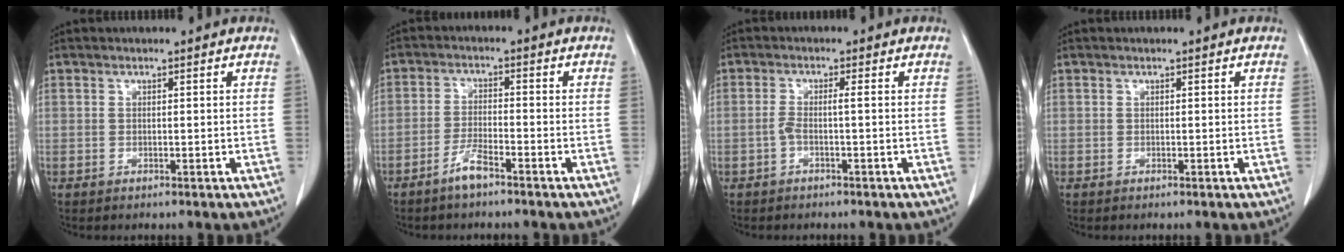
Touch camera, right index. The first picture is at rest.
{"total": 3.8, "force": [-2.9, 0.4, 2.4], "torque": [-0.051, -0.001, -0.055]}
{"total": 2.2, "force": [-0.7, 0.0, 2.2], "torque": [-0.044, 0.010, -0.012]}
{"total": 0.0}